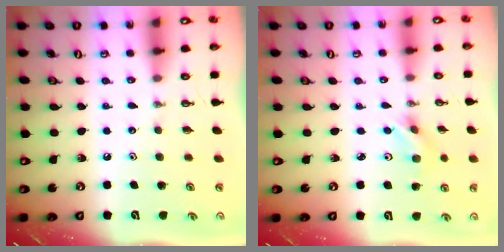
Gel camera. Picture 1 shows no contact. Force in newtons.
{"total": 3.6, "press": 2.8, "slide": 2.3}